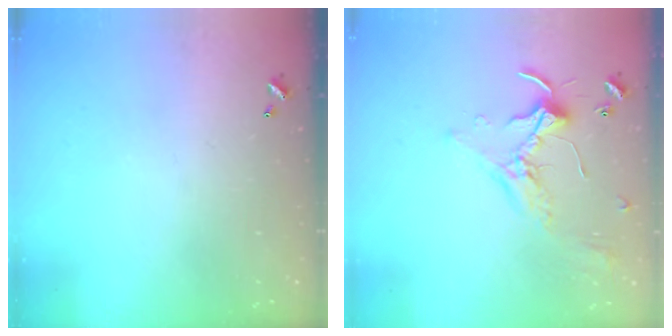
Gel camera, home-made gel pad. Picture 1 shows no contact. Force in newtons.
{"total": 1.7, "press": 1.6, "slide": 0.2}